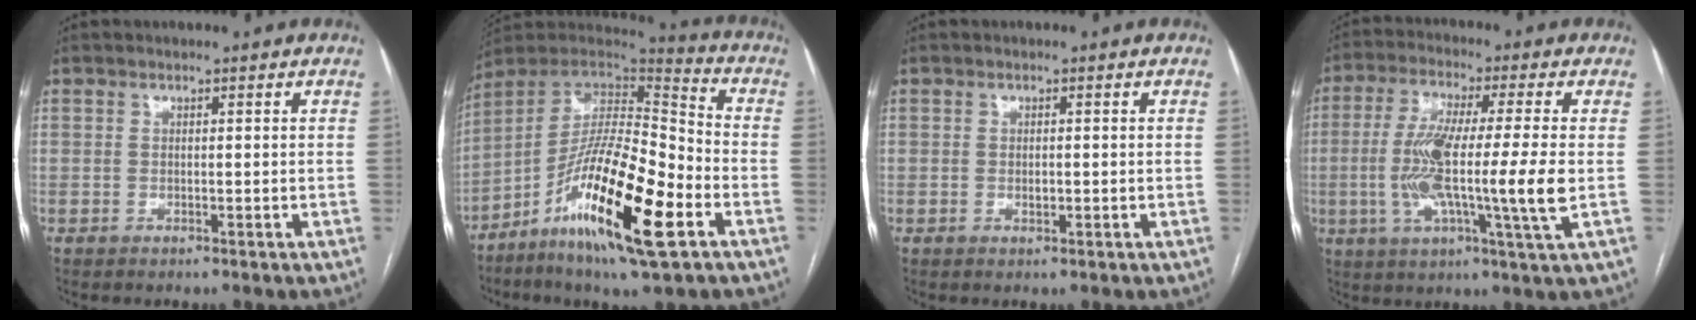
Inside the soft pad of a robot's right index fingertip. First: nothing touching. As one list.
[{"total": 20.7, "force": [-8.6, 2.7, 18.6], "torque": [-0.337, -0.026, -0.152]}, {"total": 1.0, "force": [-0.1, 0.4, 0.9], "torque": [-0.018, -0.001, -0.001]}, {"total": 14.3, "force": [-1.4, -0.1, 14.2], "torque": [-0.272, -0.013, -0.036]}]